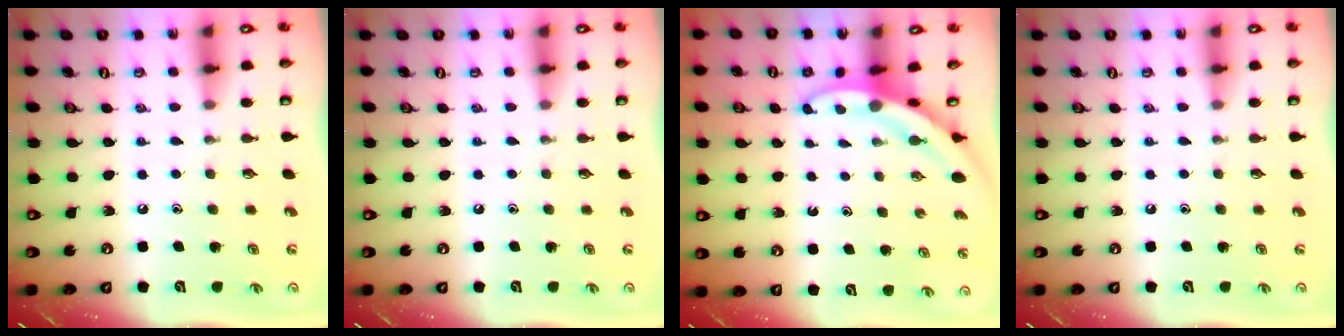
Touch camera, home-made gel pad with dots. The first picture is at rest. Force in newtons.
{"total": 0.0}
{"total": 3.3, "press": 3.3, "slide": 0.2}
{"total": 0.0}